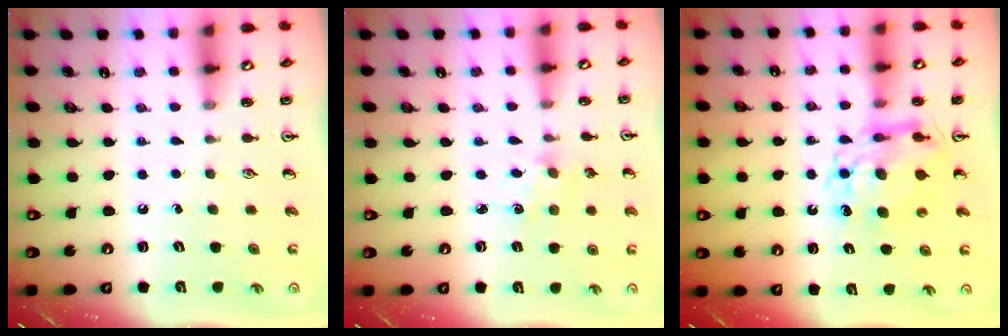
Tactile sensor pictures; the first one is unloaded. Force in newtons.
{"total": 1.8, "press": 1.7, "slide": 0.5}
{"total": 10.0, "press": 9.9, "slide": 0.9}